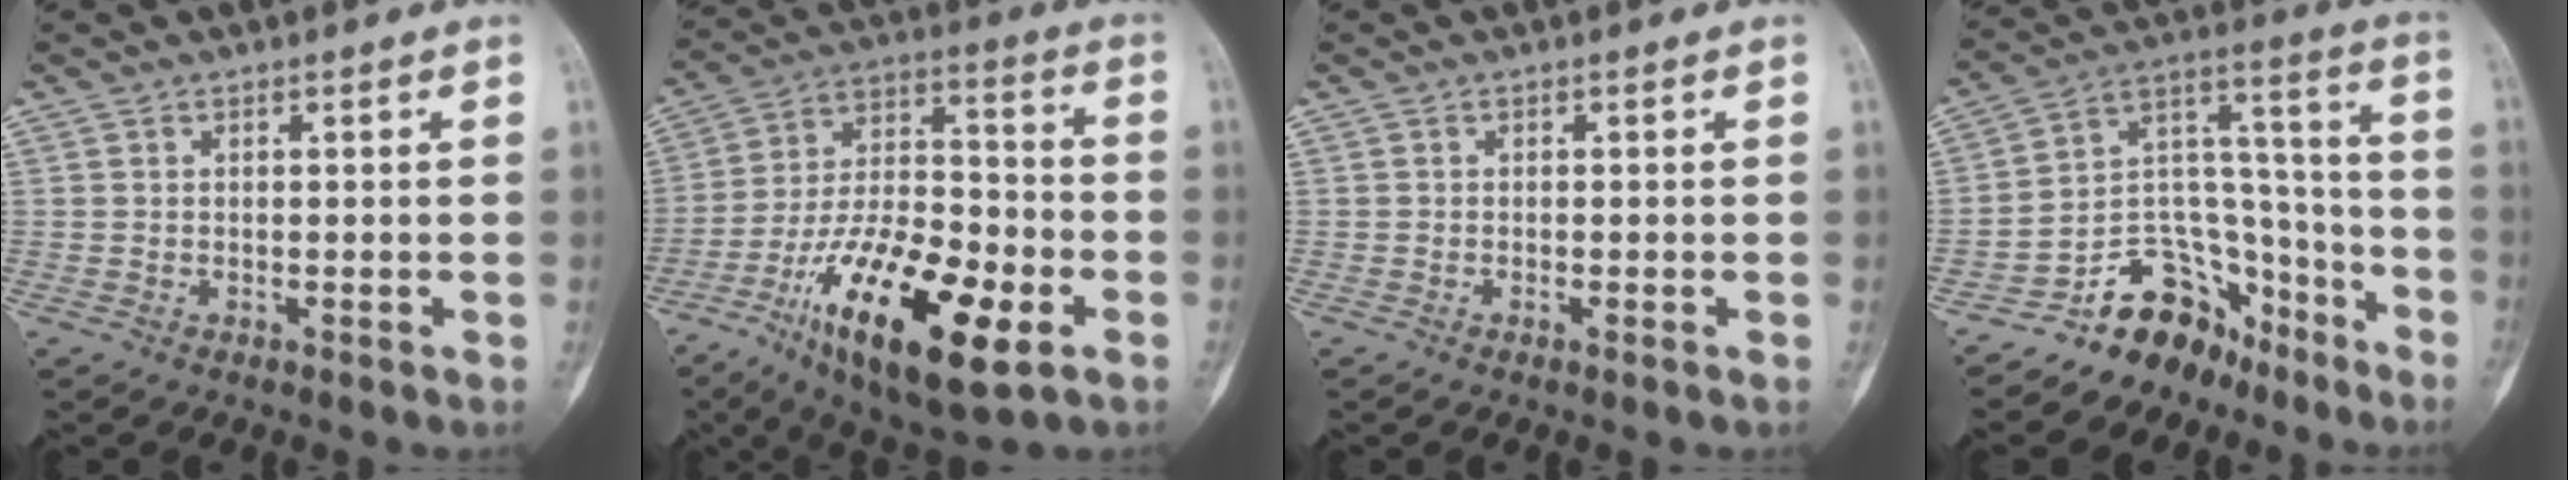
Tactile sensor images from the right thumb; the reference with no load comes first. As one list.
[{"total": 23.8, "force": [-9.9, 9.1, 19.6], "torque": [-0.347, 0.042, -0.165]}, {"total": 0.6, "force": [-0.3, 0.2, 0.5], "torque": [-0.010, 0.000, -0.005]}, {"total": 15.0, "force": [-11.1, 9.1, 4.6], "torque": [-0.029, 0.143, -0.189]}]